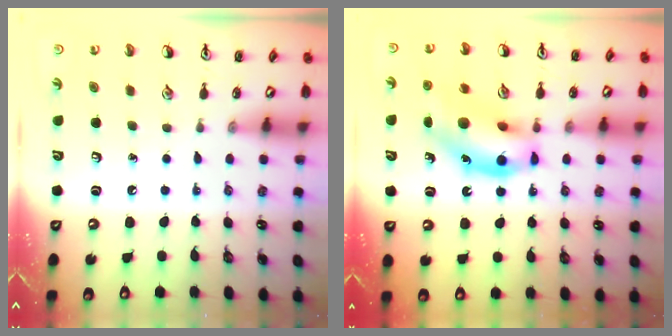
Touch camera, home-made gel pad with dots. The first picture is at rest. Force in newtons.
{"total": 15.4, "press": 14.9, "slide": 4.1}